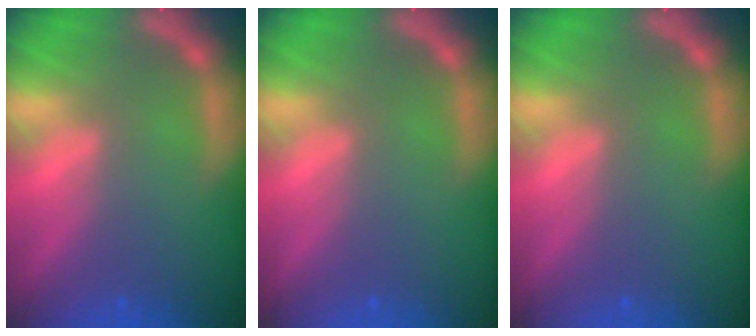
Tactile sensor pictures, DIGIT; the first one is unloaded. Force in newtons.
{"total": 0.0}
{"total": 0.0}